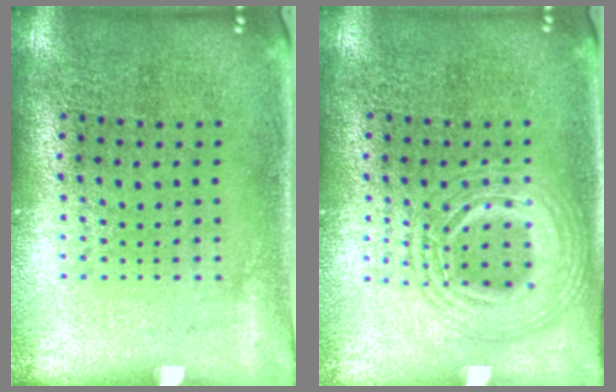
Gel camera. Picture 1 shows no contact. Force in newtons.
{"total": 2.8, "press": 2.8, "slide": 0.4}